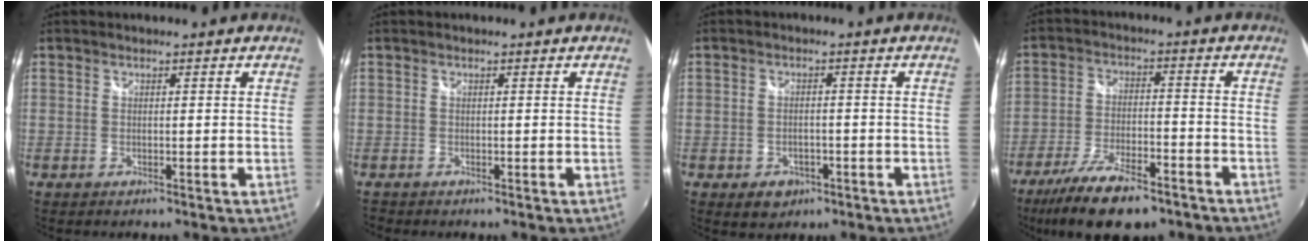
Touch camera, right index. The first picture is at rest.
{"total": 0.9, "force": [-0.6, 0.7, -0.1], "torque": [-0.003, 0.001, -0.012]}
{"total": 4.5, "force": [-2.2, 3.4, 2.1], "torque": [-0.047, -0.002, -0.023]}
{"total": 15.1, "force": [-11.1, 5.1, 9.0], "torque": [-0.192, -0.032, -0.185]}